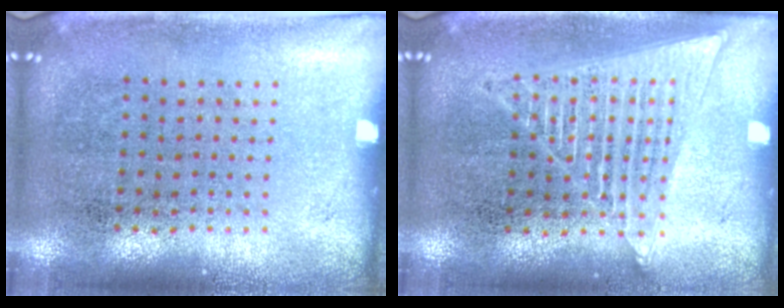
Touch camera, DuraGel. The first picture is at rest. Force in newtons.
{"total": 1.4, "press": 1.4, "slide": 0.1}